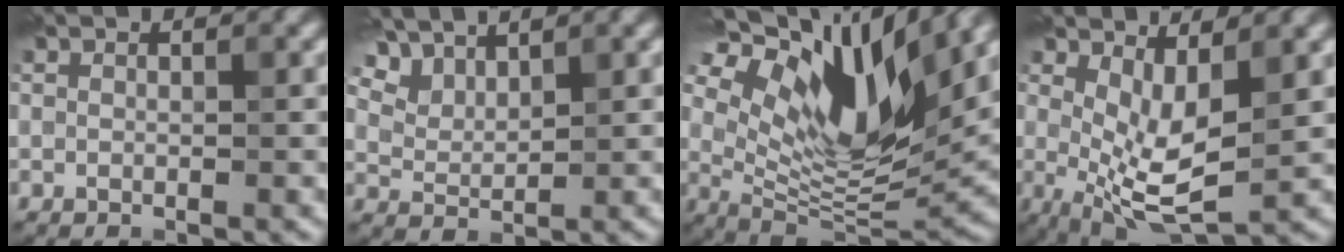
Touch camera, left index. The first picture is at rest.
{"total": 4.8, "force": [4.2, 1.7, 1.7], "torque": [-0.050, 0.000, 0.091]}
{"total": 14.1, "force": [6.8, 5.1, 11.3], "torque": [-0.208, 0.006, 0.127]}
{"total": 5.4, "force": [0.8, 2.0, 5.0], "torque": [-0.098, -0.014, 0.018]}